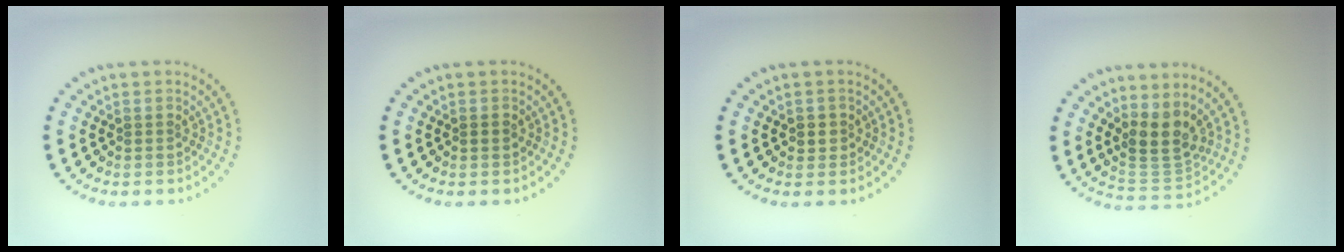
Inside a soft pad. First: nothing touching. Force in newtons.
{"total": 0.8, "press": 0.8, "slide": 0.1}
{"total": 1.0, "press": 0.9, "slide": 0.5}
{"total": 4.0, "press": 3.4, "slide": 2.1}